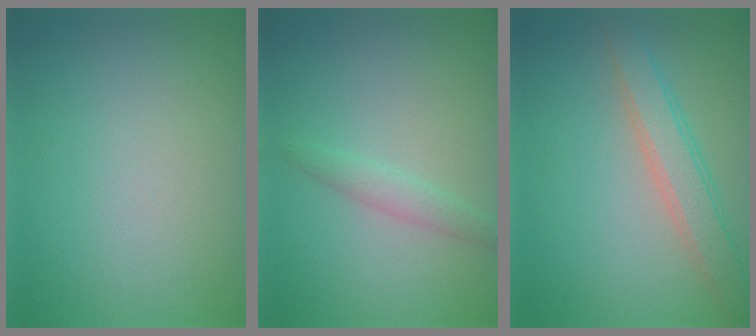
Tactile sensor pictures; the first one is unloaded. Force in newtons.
{"total": 1.5, "press": 1.5, "slide": 0.1}
{"total": 3.5, "press": 3.5, "slide": 0.2}